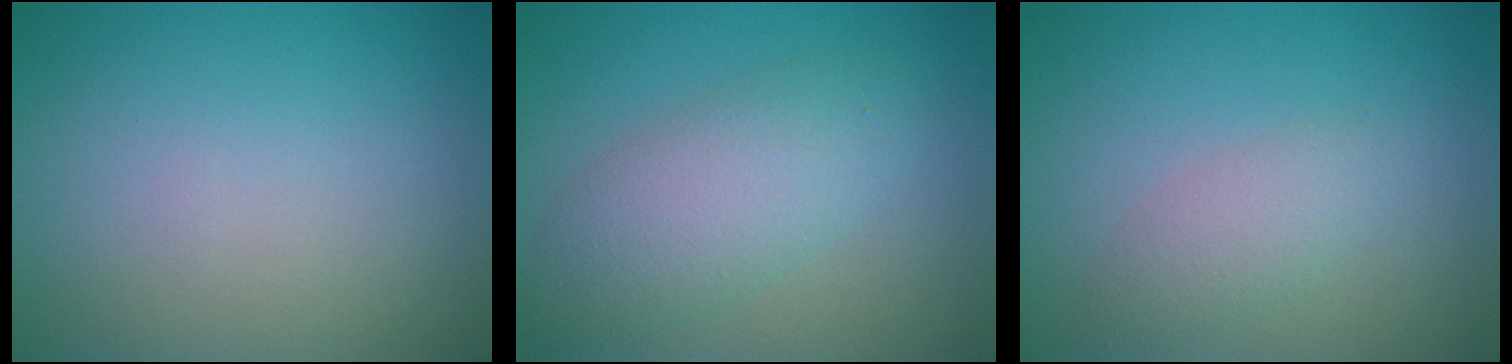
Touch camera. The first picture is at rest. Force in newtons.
{"total": 5.0, "press": 5.0, "slide": 0.2}
{"total": 2.1, "press": 2.1, "slide": 0.1}